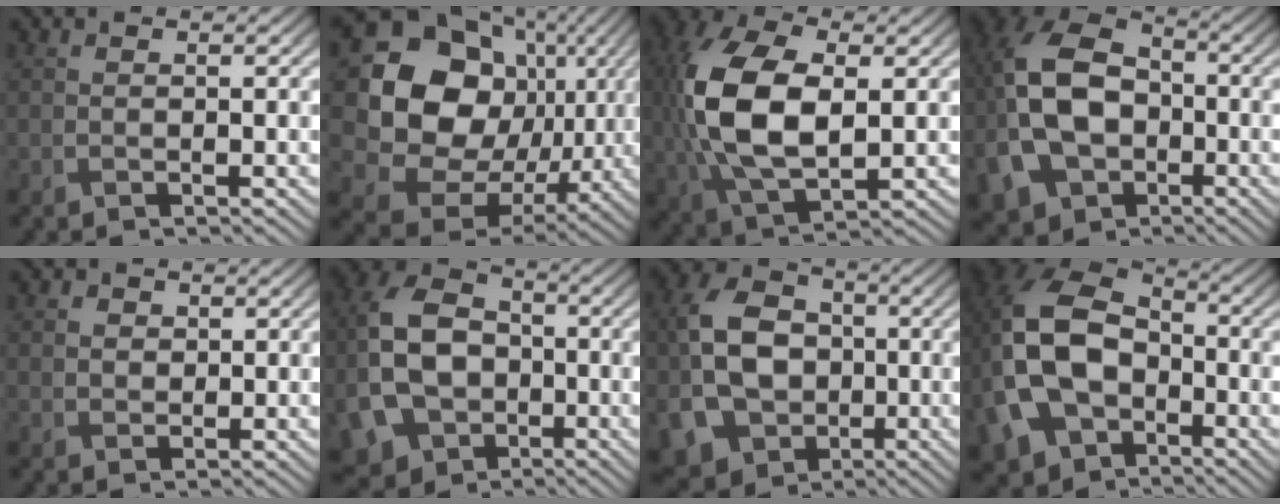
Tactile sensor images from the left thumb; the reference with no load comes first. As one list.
[{"total": 18.5, "force": [2.6, 15.6, 9.7], "torque": [-0.222, -0.021, 0.068]}, {"total": 13.4, "force": [0.7, 7.9, 10.8], "torque": [-0.276, -0.002, 0.023]}, {"total": 15.6, "force": [-3.6, 11.1, 10.3], "torque": [-0.249, -0.025, -0.068]}, {"total": 1.4, "force": [0.3, 1.4, 0.3], "torque": [-0.012, -0.002, 0.004]}, {"total": 14.1, "force": [-3.1, 10.6, 8.7], "torque": [-0.224, -0.033, -0.055]}, {"total": 13.2, "force": [-1.7, 10.6, 7.7], "torque": [-0.207, -0.030, -0.025]}, {"total": 17.0, "force": [-4.1, 11.9, 11.5], "torque": [-0.282, -0.031, -0.068]}]